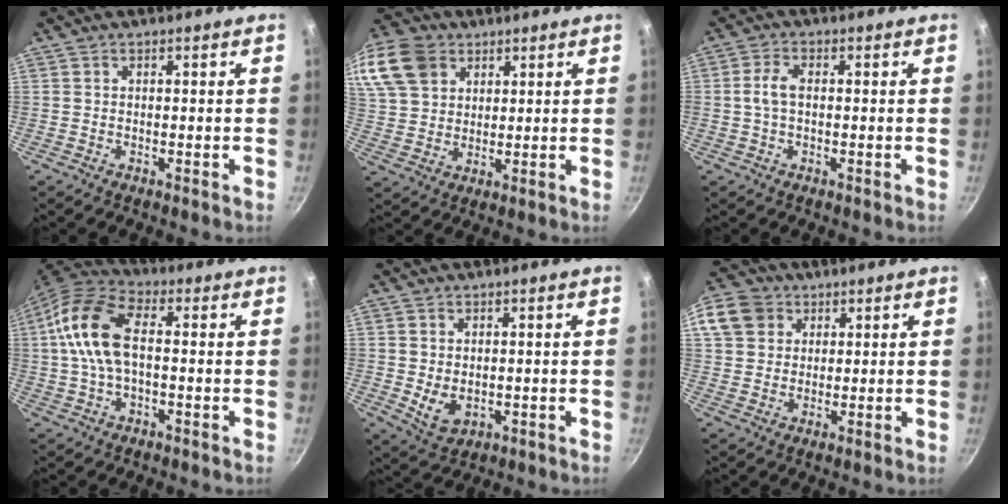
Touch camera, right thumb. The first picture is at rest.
{"total": 18.4, "force": [8.8, 13.6, 8.8], "torque": [-0.200, 0.017, 0.171]}
{"total": 3.9, "force": [0.1, 2.0, 3.4], "torque": [-0.075, 0.012, -0.003]}
{"total": 13.3, "force": [0.8, 7.2, 11.2], "torque": [-0.216, 0.032, -0.001]}
{"total": 4.7, "force": [0.0, 3.4, 3.3], "torque": [-0.054, -0.016, 0.012]}
{"total": 12.6, "force": [4.9, 10.3, 5.4], "torque": [-0.110, 0.019, 0.086]}